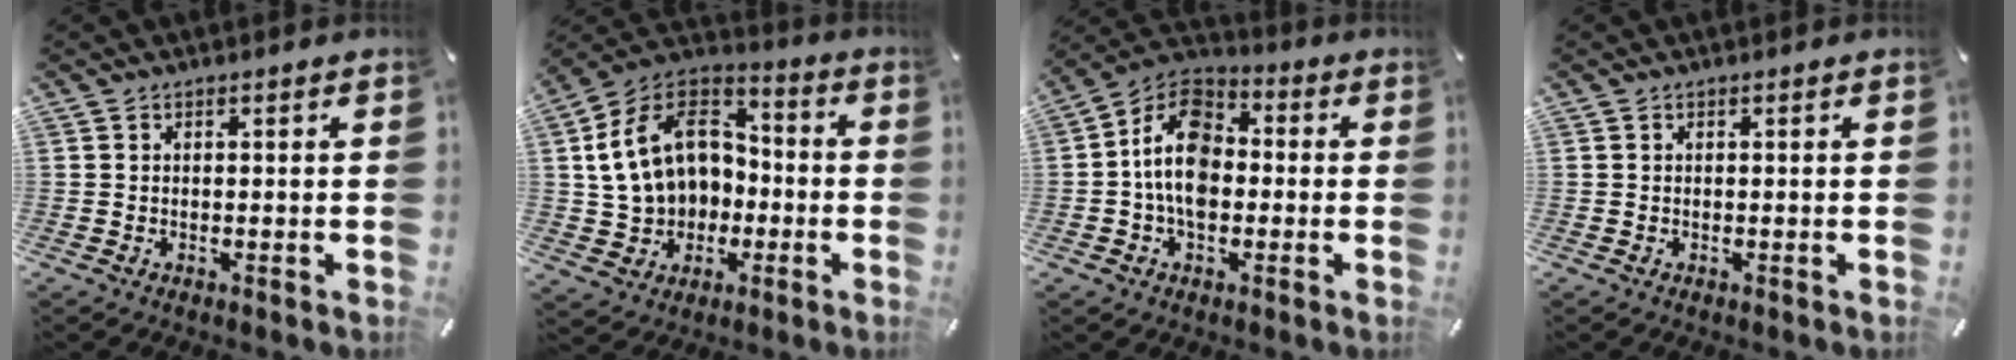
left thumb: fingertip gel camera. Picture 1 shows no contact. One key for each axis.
{"total": 16.9, "fx": 0.4, "fy": 14.1, "fz": 9.3, "tx": -0.197, "ty": 0.011, "tz": 0.016}
{"total": 12.4, "fx": -1.6, "fy": 8.6, "fz": 8.8, "tx": -0.174, "ty": 0.010, "tz": -0.034}
{"total": 0.0}